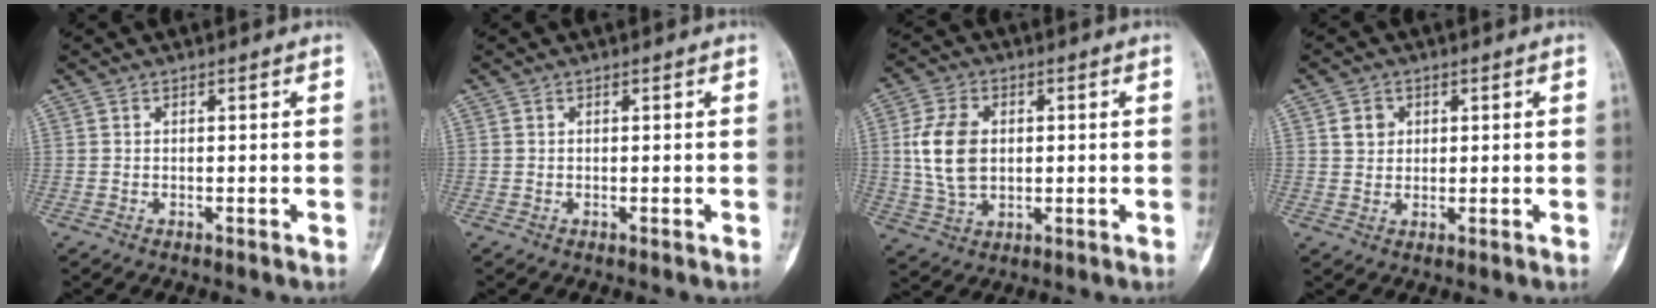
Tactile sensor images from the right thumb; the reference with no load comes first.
{"total": 0.0}
{"total": 10.3, "force": [1.0, 7.0, 7.4], "torque": [-0.137, 0.002, 0.023]}
{"total": 3.2, "force": [1.2, 2.7, 1.1], "torque": [-0.004, -0.005, 0.020]}